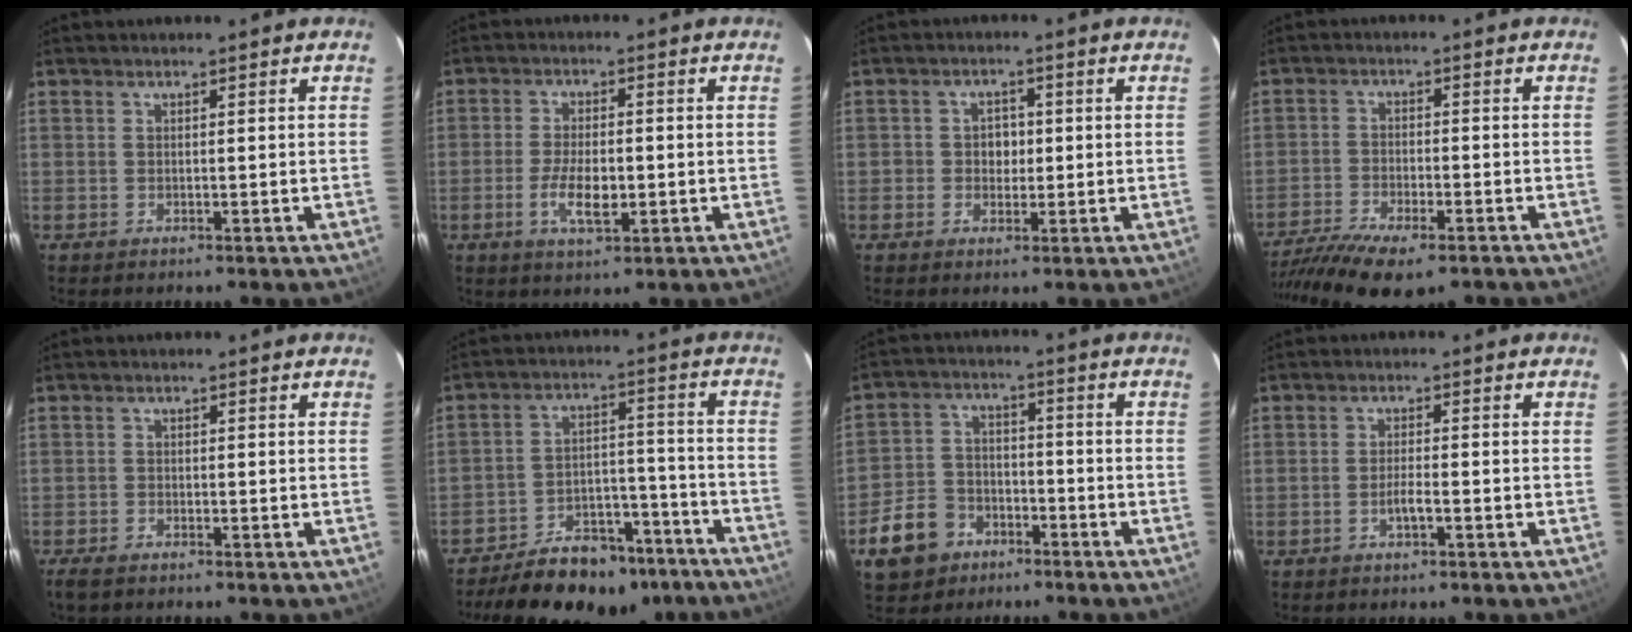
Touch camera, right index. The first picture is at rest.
{"total": 6.2, "force": [-1.8, 2.3, 5.5], "torque": [-0.111, -0.008, -0.031]}
{"total": 3.3, "force": [-0.3, 3.0, 1.3], "torque": [-0.021, 0.010, -0.006]}
{"total": 15.0, "force": [-11.4, 4.3, 8.8], "torque": [-0.193, -0.049, -0.194]}
{"total": 2.7, "force": [-2.1, 0.9, 1.3], "torque": [-0.035, -0.008, -0.043]}
{"total": 19.2, "force": [-15.7, 8.5, 7.1], "torque": [-0.139, 0.035, -0.205]}
{"total": 11.0, "force": [-6.2, 8.2, 3.8], "torque": [-0.117, 0.019, -0.093]}
{"total": 2.3, "force": [-1.2, 0.4, 1.9], "torque": [-0.038, -0.001, -0.023]}